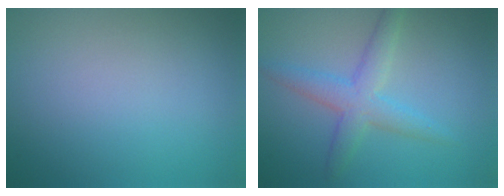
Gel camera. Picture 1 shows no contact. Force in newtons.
{"total": 3.4, "press": 3.4, "slide": 0.1}